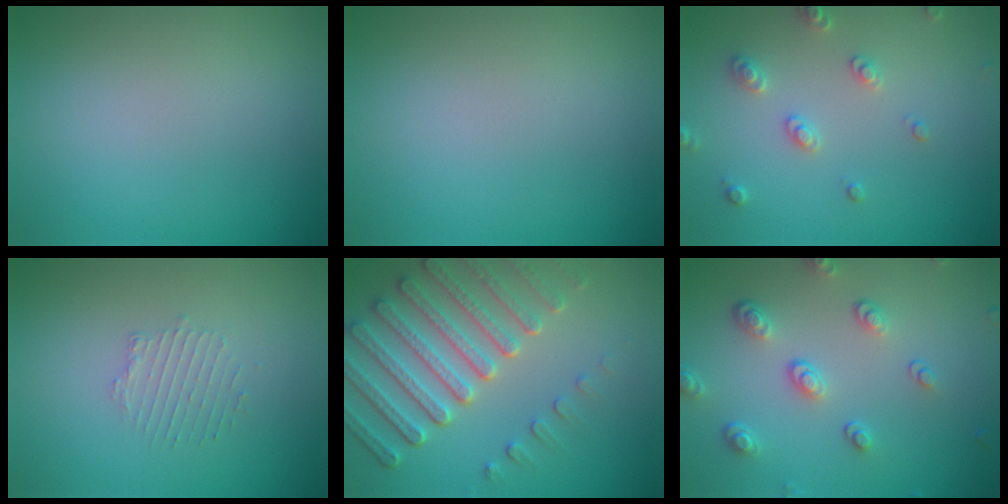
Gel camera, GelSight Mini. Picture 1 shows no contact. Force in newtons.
{"total": 0.0}
{"total": 2.5, "press": 2.4, "slide": 0.7}
{"total": 1.3, "press": 0.7, "slide": 1.1}
{"total": 6.8, "press": 5.3, "slide": 4.2}
{"total": 3.5, "press": 2.7, "slide": 2.3}